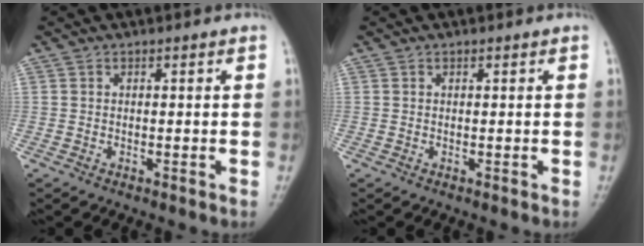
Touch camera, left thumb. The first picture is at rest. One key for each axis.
{"total": 0.0}